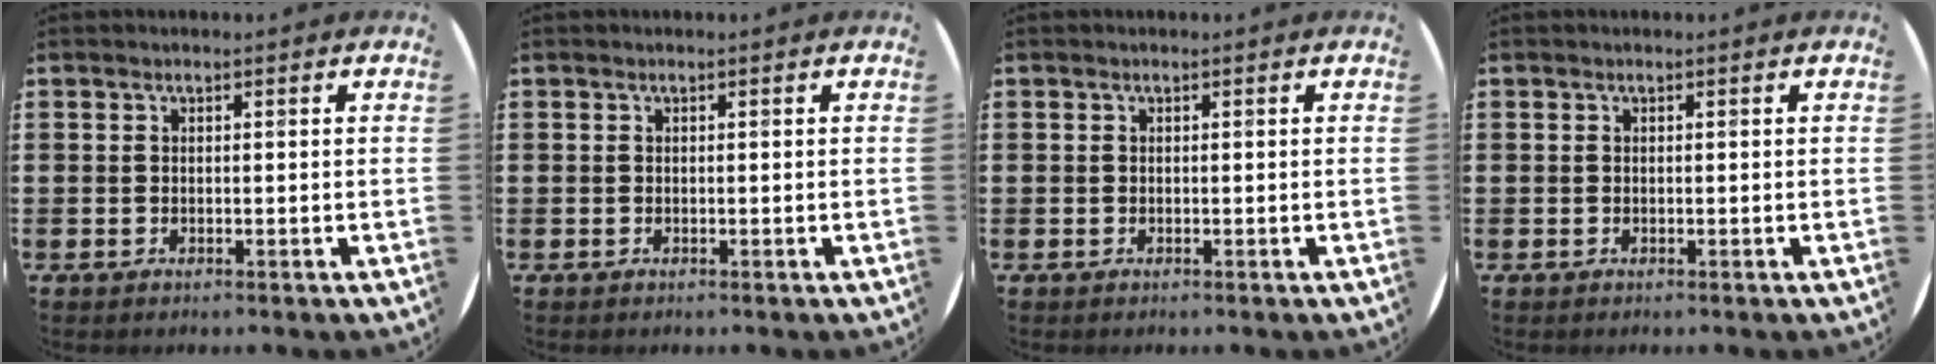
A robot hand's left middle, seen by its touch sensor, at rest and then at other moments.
{"total": 0.0}
{"total": 0.0}
{"total": 0.0}